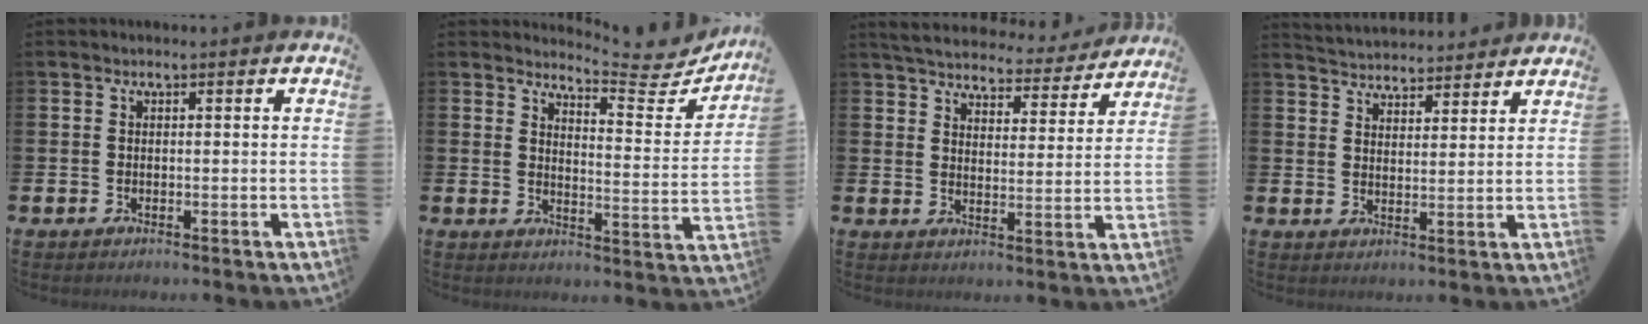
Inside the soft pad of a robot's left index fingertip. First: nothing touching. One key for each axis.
{"total": 5.6, "fx": 5.5, "fy": 0.6, "fz": 1.0, "tx": -0.019, "ty": -0.051, "tz": 0.089}
{"total": 5.2, "fx": 5.0, "fy": 1.2, "fz": 0.6, "tx": -0.029, "ty": -0.041, "tz": 0.083}
{"total": 4.4, "fx": 4.4, "fy": 0.7, "fz": -0.4, "tx": -0.015, "ty": -0.026, "tz": 0.081}